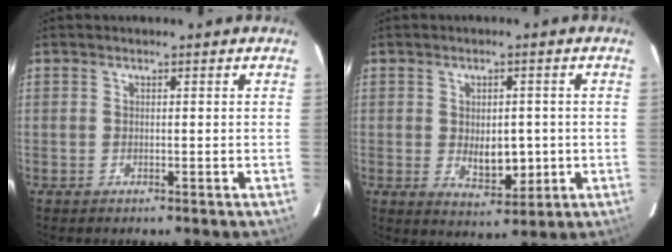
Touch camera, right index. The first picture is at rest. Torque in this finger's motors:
{"motor_torque": [0.18, -0.01, 0.21, 0.02]}